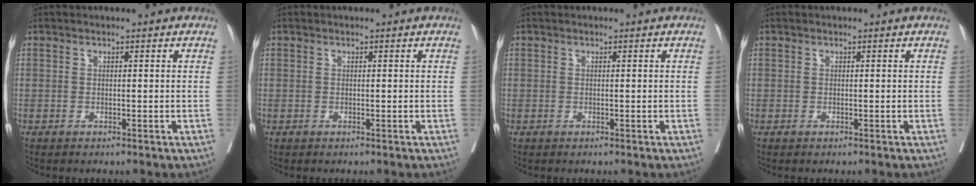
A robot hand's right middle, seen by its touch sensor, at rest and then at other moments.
{"total": 0.0}
{"total": 0.0}
{"total": 0.0}